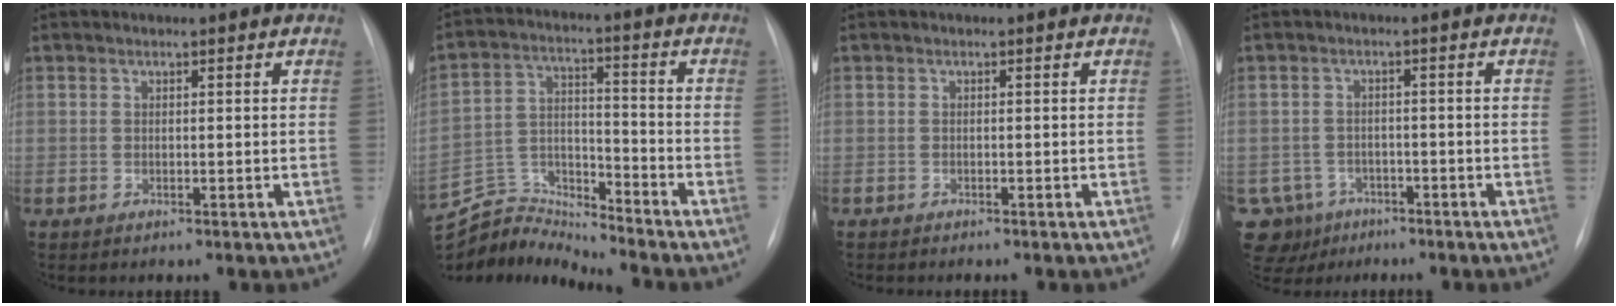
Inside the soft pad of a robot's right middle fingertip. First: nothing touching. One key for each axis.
{"total": 11.2, "fx": -11.2, "fy": -0.3, "fz": -0.7, "tx": 0.011, "ty": 0.039, "tz": -0.215}
{"total": 0.9, "fx": -0.8, "fy": 0.1, "fz": 0.3, "tx": -0.007, "ty": -0.002, "tz": -0.013}
{"total": 7.1, "fx": -4.3, "fy": 5.6, "fz": 0.6, "tx": -0.017, "ty": 0.005, "tz": -0.063}